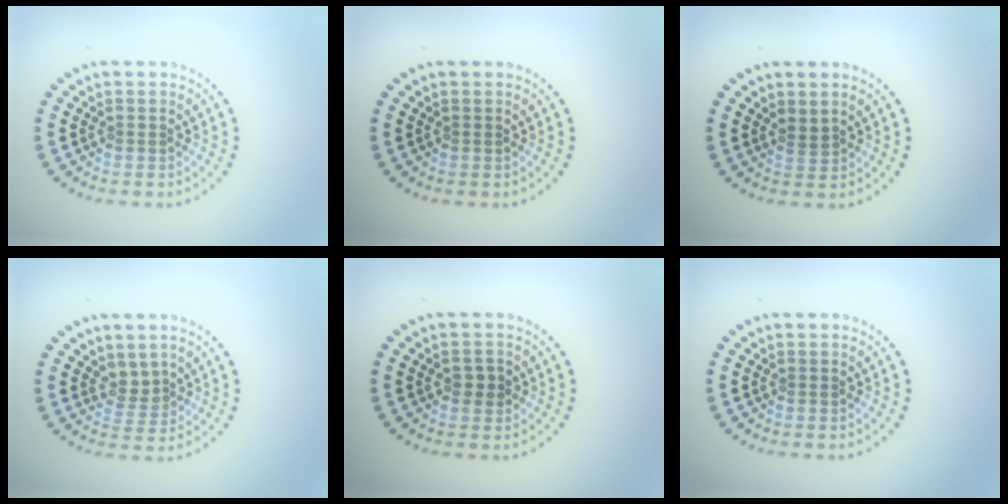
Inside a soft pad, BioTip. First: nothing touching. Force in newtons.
{"total": 0.0}
{"total": 0.9, "press": 0.5, "slide": 0.7}
{"total": 1.9, "press": 1.4, "slide": 1.3}
{"total": 1.5, "press": 1.5, "slide": 0.1}
{"total": 0.0}